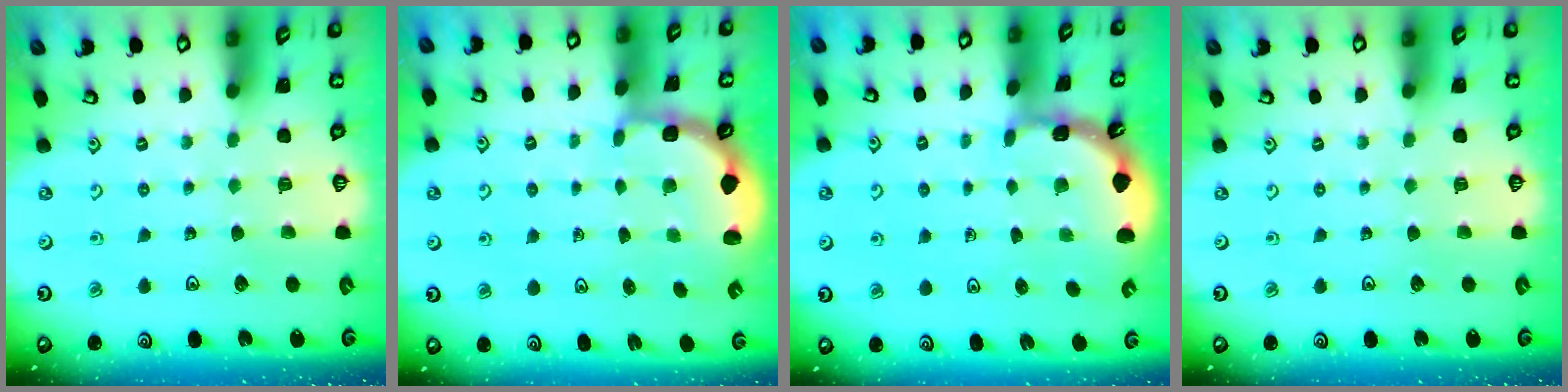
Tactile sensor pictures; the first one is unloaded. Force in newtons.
{"total": 2.4, "press": 1.7, "slide": 1.7}
{"total": 2.0, "press": 2.0, "slide": 0.1}
{"total": 0.0}